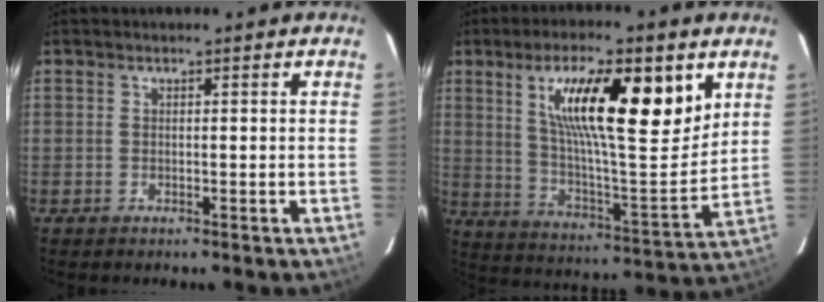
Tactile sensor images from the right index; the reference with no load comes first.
{"total": 21.1, "force": [9.3, 5.4, 18.2], "torque": [-0.291, 0.006, 0.158]}